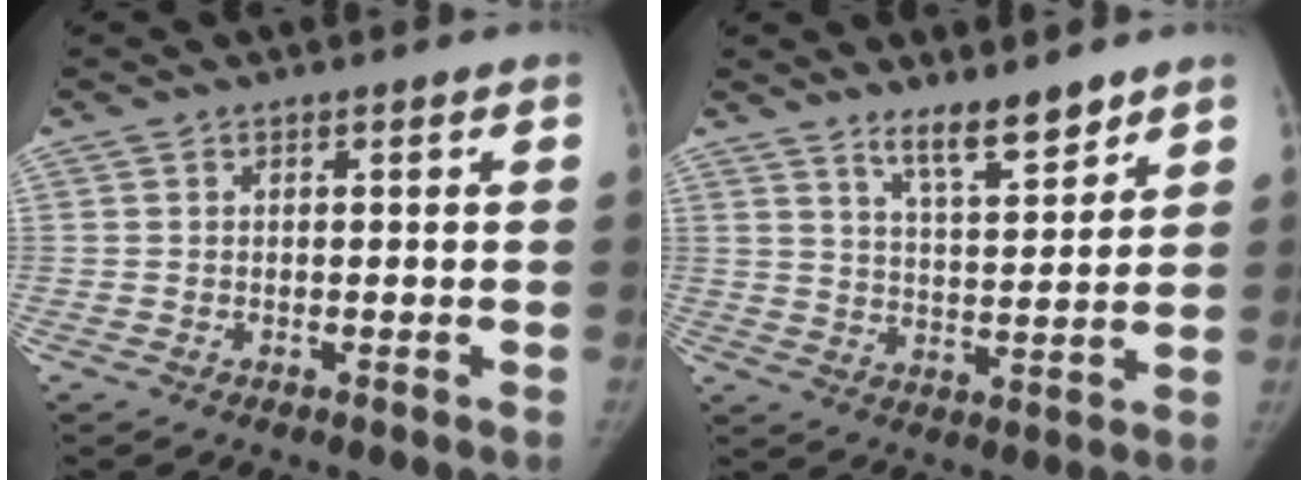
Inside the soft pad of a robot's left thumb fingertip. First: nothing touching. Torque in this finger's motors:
{"motor_torque": [0.07, -0.04, 0.55, -0.02, -0.02]}